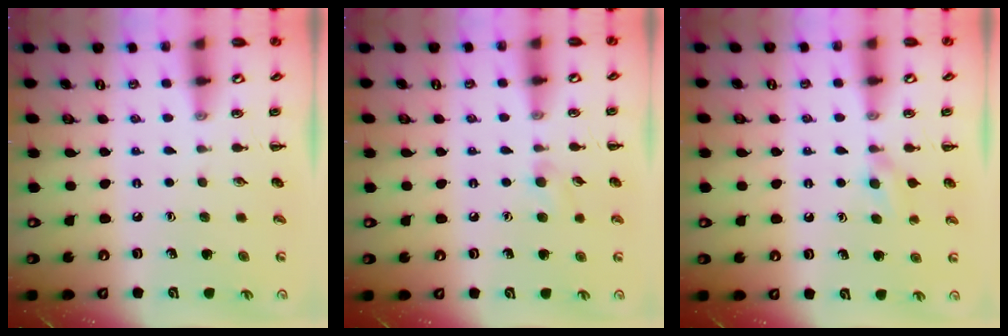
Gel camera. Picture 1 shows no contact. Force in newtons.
{"total": 4.4, "press": 3.9, "slide": 1.9}
{"total": 4.4, "press": 4.1, "slide": 1.5}